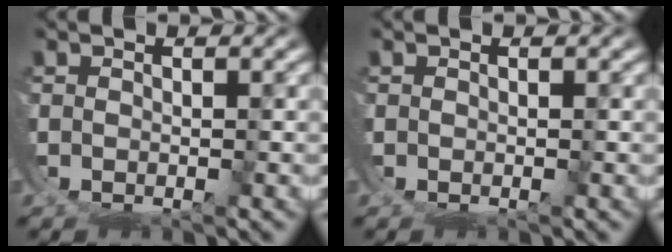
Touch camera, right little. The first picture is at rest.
{"total": 0.0}